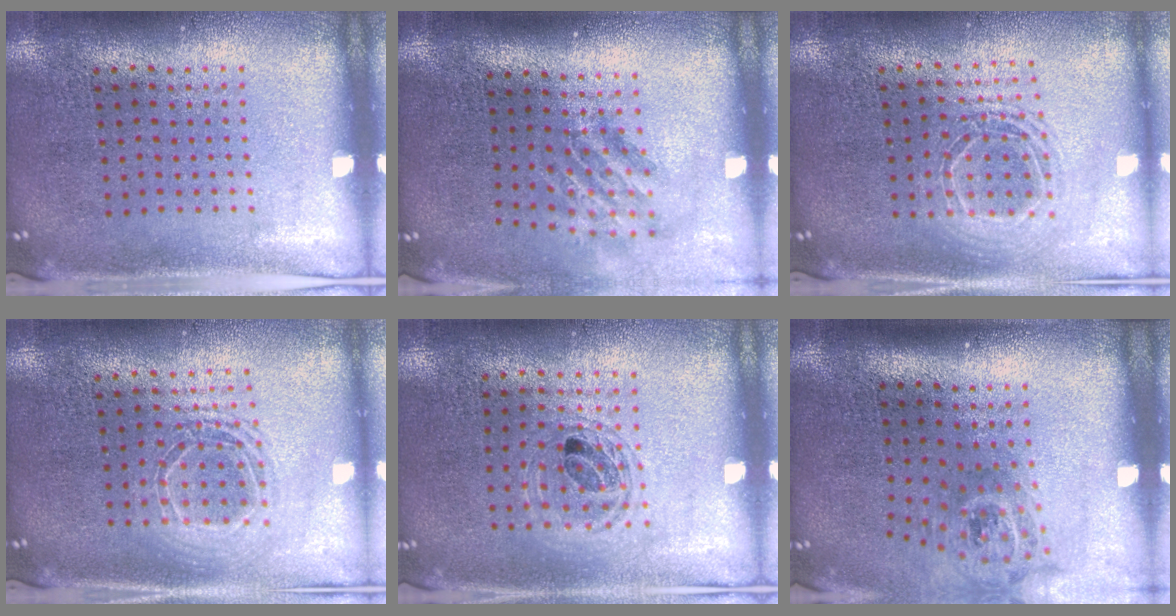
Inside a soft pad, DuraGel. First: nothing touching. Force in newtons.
{"total": 1.8, "press": 1.3, "slide": 1.3}
{"total": 1.6, "press": 1.3, "slide": 0.8}
{"total": 1.7, "press": 1.4, "slide": 0.9}
{"total": 1.3, "press": 1.2, "slide": 0.4}
{"total": 1.8, "press": 1.3, "slide": 1.3}